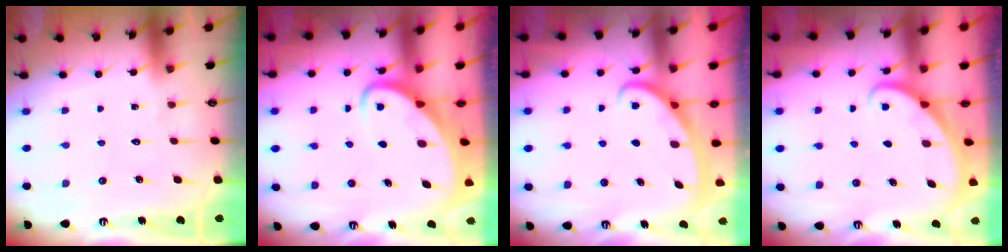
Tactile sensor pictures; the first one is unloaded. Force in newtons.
{"total": 3.9, "press": 3.9, "slide": 0.5}
{"total": 2.6, "press": 2.5, "slide": 0.4}
{"total": 2.3, "press": 2.3, "slide": 0.1}